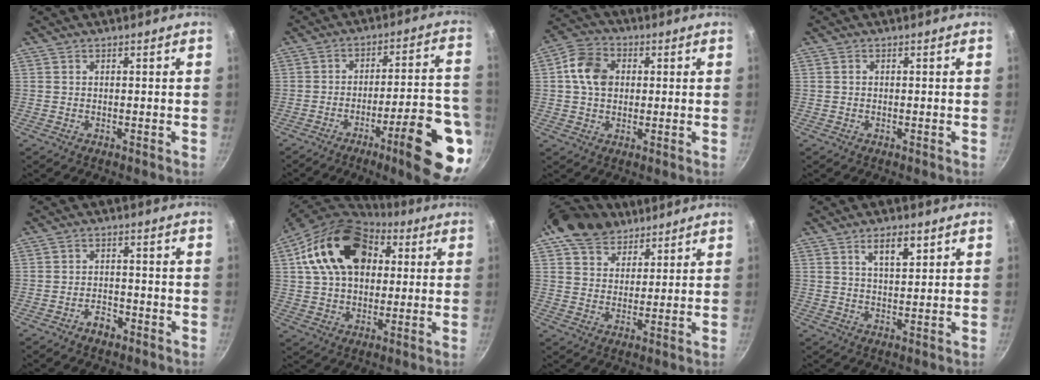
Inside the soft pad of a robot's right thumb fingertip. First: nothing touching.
{"total": 17.6, "force": [-8.3, 3.6, 15.1], "torque": [-0.177, 0.043, -0.112]}
{"total": 8.9, "force": [1.3, 7.0, 5.4], "torque": [-0.080, 0.012, 0.012]}
{"total": 0.6, "force": [0.1, 0.5, 0.3], "torque": [-0.004, 0.004, 0.001]}
{"total": 3.3, "force": [-2.2, 1.9, 1.6], "torque": [-0.014, 0.019, -0.036]}
{"total": 20.7, "force": [5.9, 14.5, 13.5], "torque": [-0.209, 0.011, 0.091]}
{"total": 12.4, "force": [9.2, 7.5, 3.6], "torque": [-0.046, -0.010, 0.161]}
{"total": 5.6, "force": [2.9, 2.3, 4.2], "torque": [-0.063, -0.013, 0.050]}